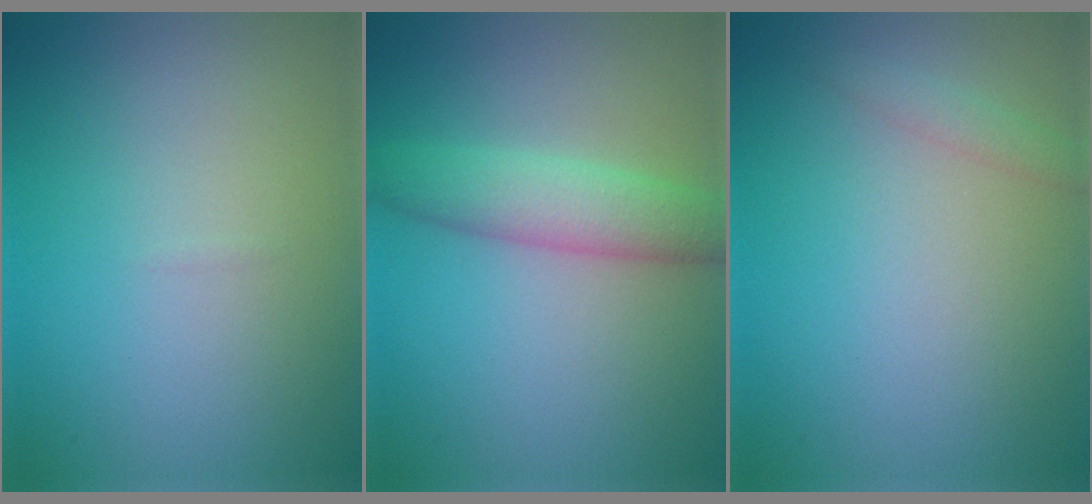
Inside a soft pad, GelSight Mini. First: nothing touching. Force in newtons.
{"total": 3.9, "press": 3.9, "slide": 0.1}
{"total": 1.2, "press": 1.2, "slide": 0.0}